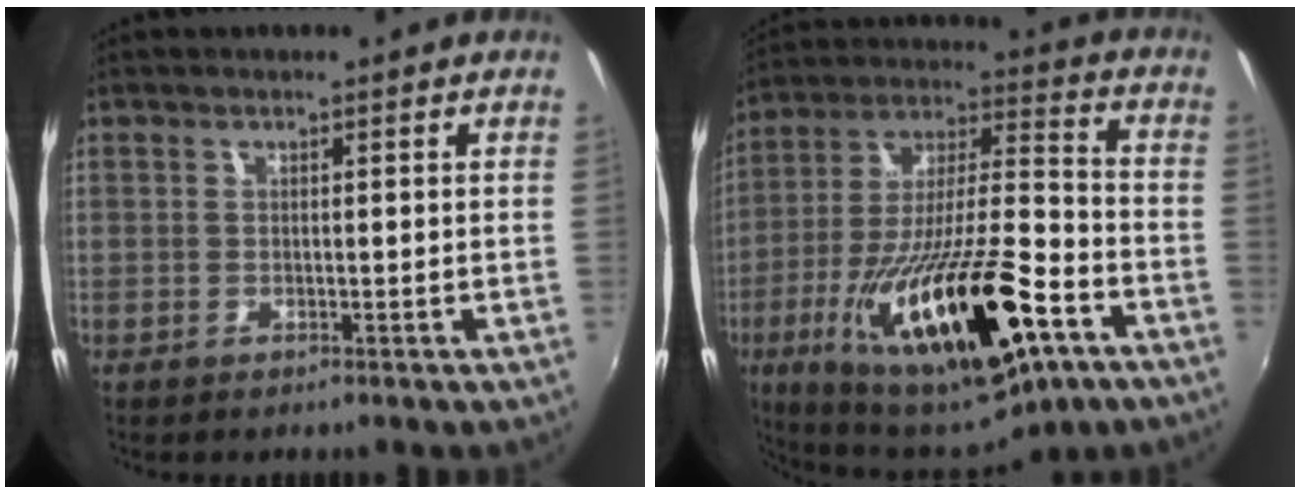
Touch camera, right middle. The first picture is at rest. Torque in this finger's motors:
{"motor_torque": [2.14, 0.00, 0.77, 0.21]}